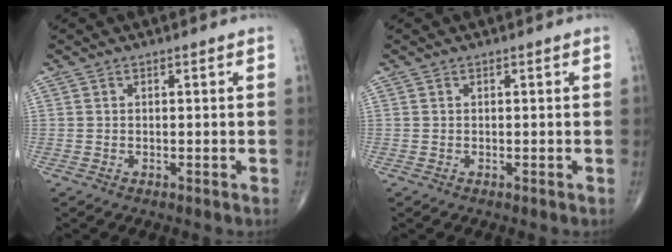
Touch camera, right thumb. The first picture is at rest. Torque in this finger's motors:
{"motor_torque": [0.00, 0.00, -0.01, 0.01, 0.00]}